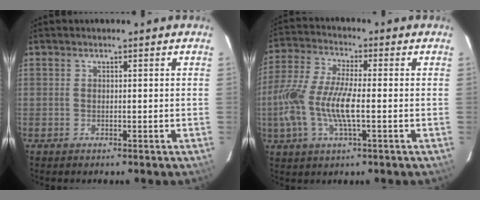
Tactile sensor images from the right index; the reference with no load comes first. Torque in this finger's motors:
{"motor_torque": [0.40, -0.23, 0.84, 0.17]}